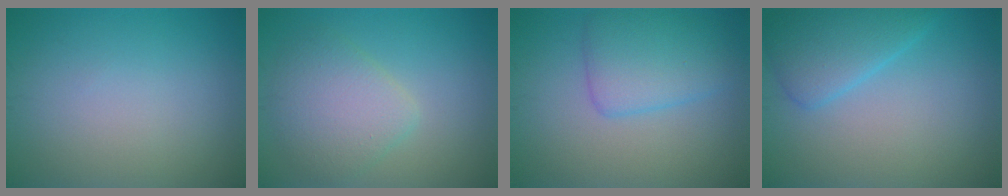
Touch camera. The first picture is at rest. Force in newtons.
{"total": 4.1, "press": 4.1, "slide": 0.2}
{"total": 4.2, "press": 4.2, "slide": 0.2}
{"total": 3.9, "press": 3.9, "slide": 0.2}